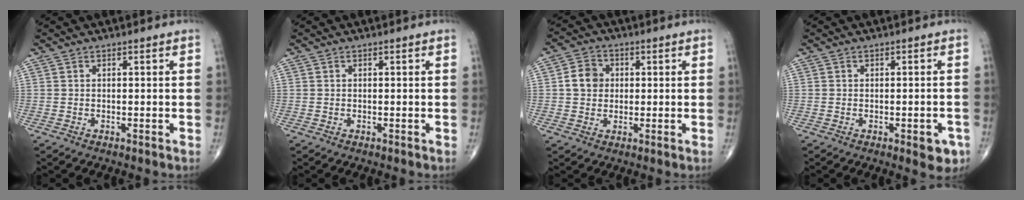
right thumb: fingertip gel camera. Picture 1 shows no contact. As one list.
[{"total": 0.0}, {"total": 5.4, "force": [0.6, 4.7, 2.7], "torque": [-0.033, 0.008, 0.004]}, {"total": 4.1, "force": [-1.8, 1.8, 3.2], "torque": [-0.022, 0.004, -0.018]}]